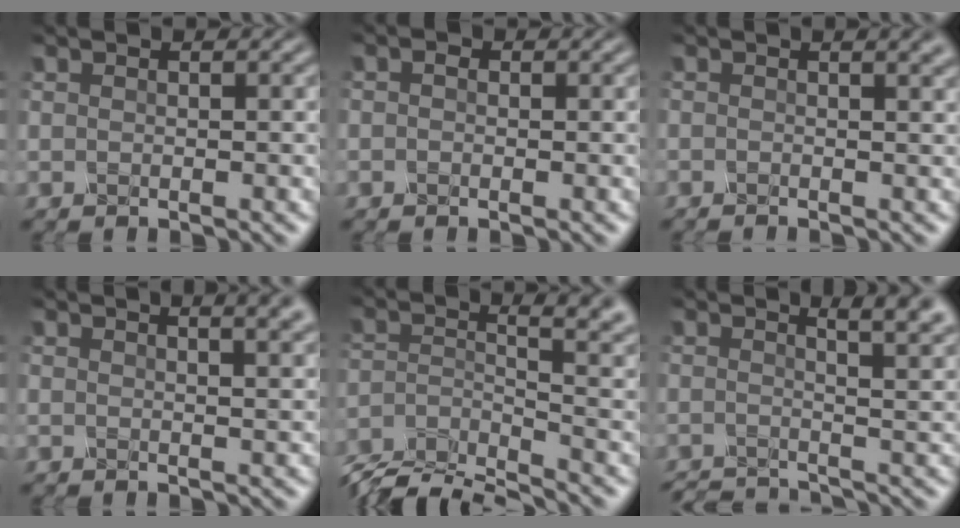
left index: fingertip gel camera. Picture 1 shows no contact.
{"total": 0.5, "force": [-0.4, 0.2, -0.2], "torque": [0.007, -0.004, -0.008]}
{"total": 3.5, "force": [0.4, 1.8, 2.9], "torque": [0.001, 0.024, -0.020]}
{"total": 7.7, "force": [4.5, 3.7, 5.1], "torque": [0.003, 0.054, 0.014]}
{"total": 8.3, "force": [-5.9, 2.4, 5.2], "torque": [-0.068, -0.016, -0.117]}
{"total": 6.1, "force": [0.4, 2.8, 5.4], "torque": [-0.018, 0.018, -0.011]}